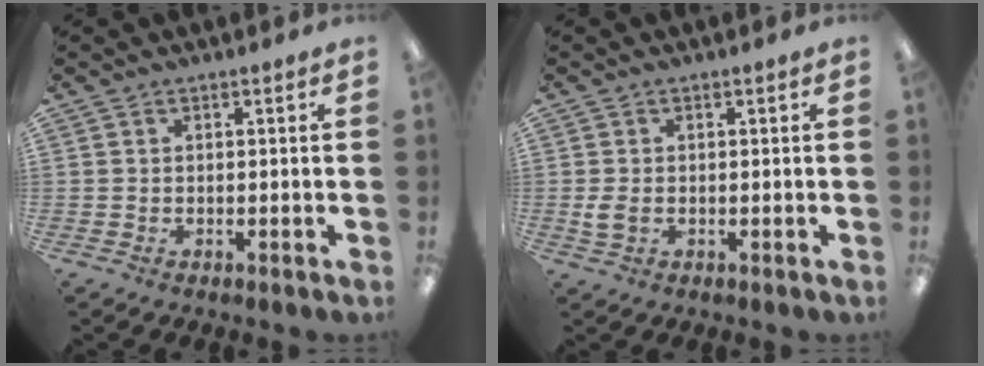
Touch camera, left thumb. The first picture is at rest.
{"total": 3.0, "force": [-0.2, 2.2, 2.1], "torque": [-0.037, 0.000, -0.006]}